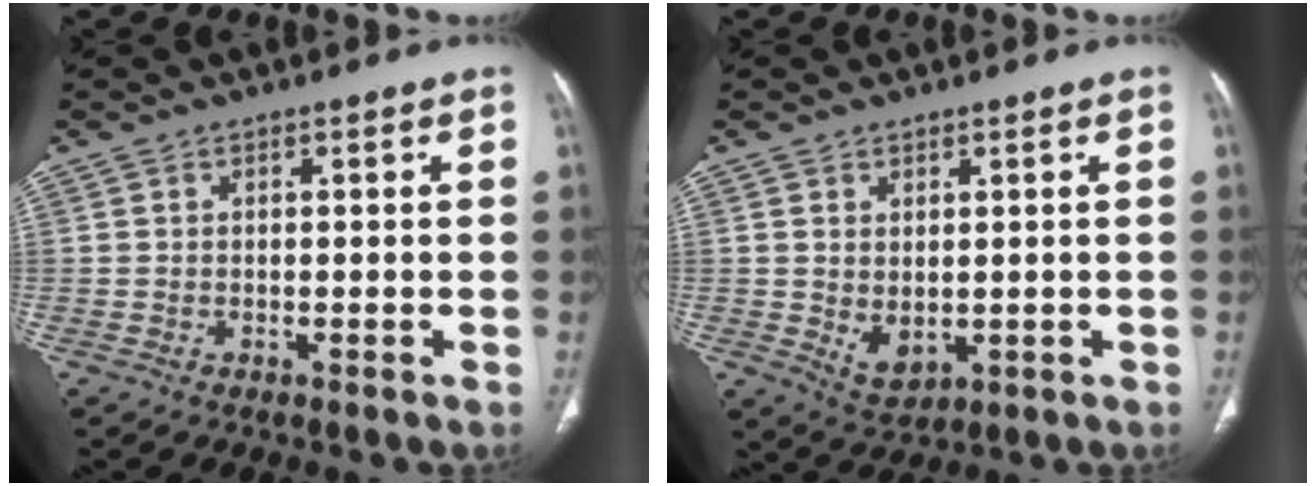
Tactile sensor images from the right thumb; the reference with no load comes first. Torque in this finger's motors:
{"motor_torque": [-0.53, 0.20, 0.33, 0.57, 0.16]}